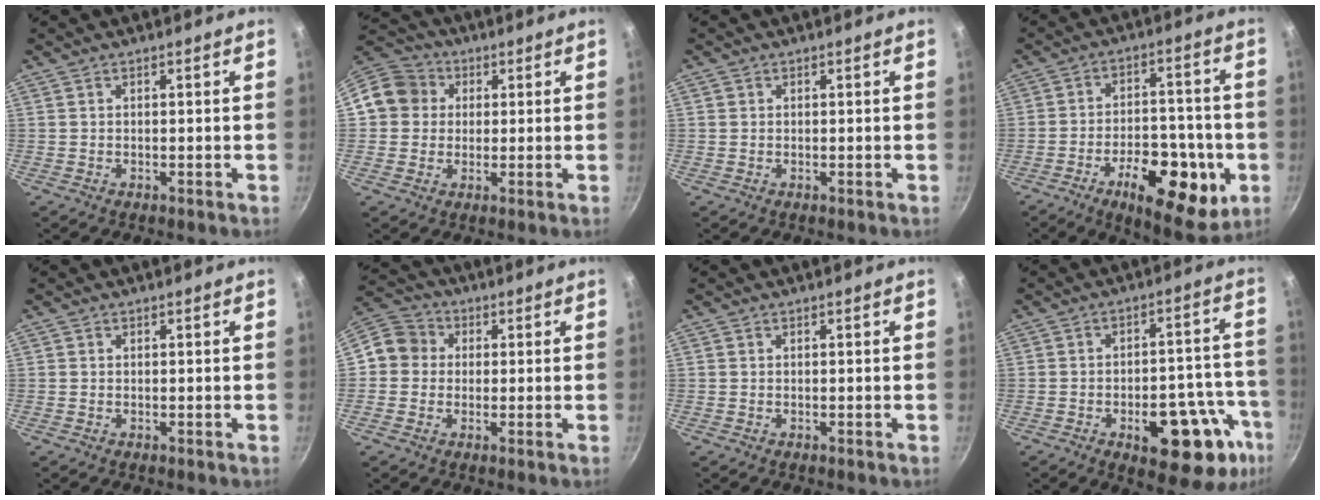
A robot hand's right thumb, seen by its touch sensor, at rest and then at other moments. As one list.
[{"total": 9.8, "force": [1.7, 9.1, 3.2], "torque": [-0.030, 0.021, 0.012]}, {"total": 1.6, "force": [0.3, 1.5, 0.4], "torque": [0.001, 0.004, 0.002]}, {"total": 18.2, "force": [-6.7, 8.7, 14.6], "torque": [-0.172, 0.019, -0.093]}, {"total": 0.0}, {"total": 7.8, "force": [0.2, 7.3, 2.6], "torque": [-0.011, 0.019, -0.019]}, {"total": 0.0}, {"total": 18.5, "force": [-7.9, 8.7, 14.3], "torque": [-0.119, 0.037, -0.099]}]